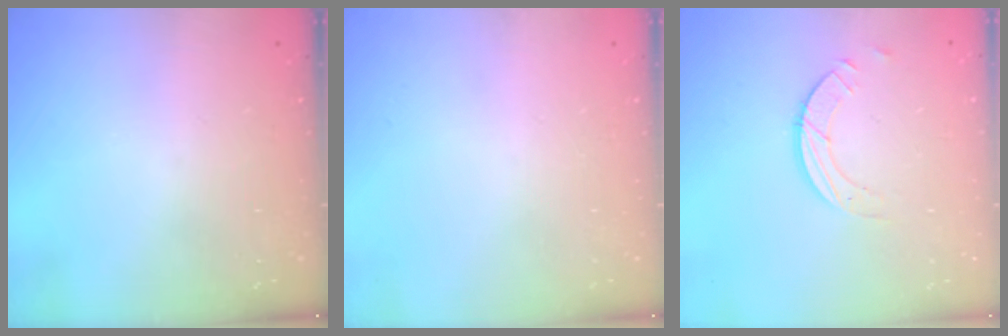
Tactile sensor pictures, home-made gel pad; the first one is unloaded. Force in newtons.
{"total": 0.0}
{"total": 3.2, "press": 3.2, "slide": 0.3}